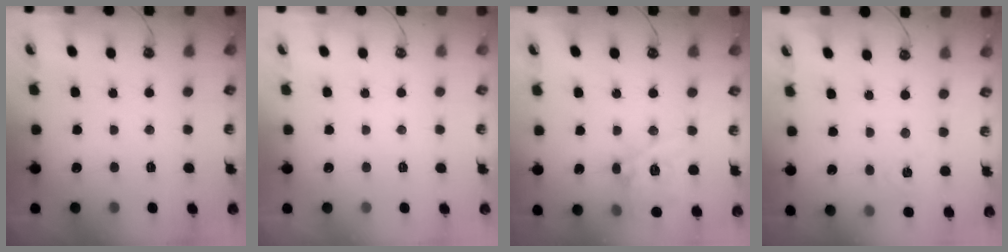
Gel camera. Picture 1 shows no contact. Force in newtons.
{"total": 0.0}
{"total": 14.4, "press": 14.3, "slide": 1.9}
{"total": 4.4, "press": 4.3, "slide": 0.6}